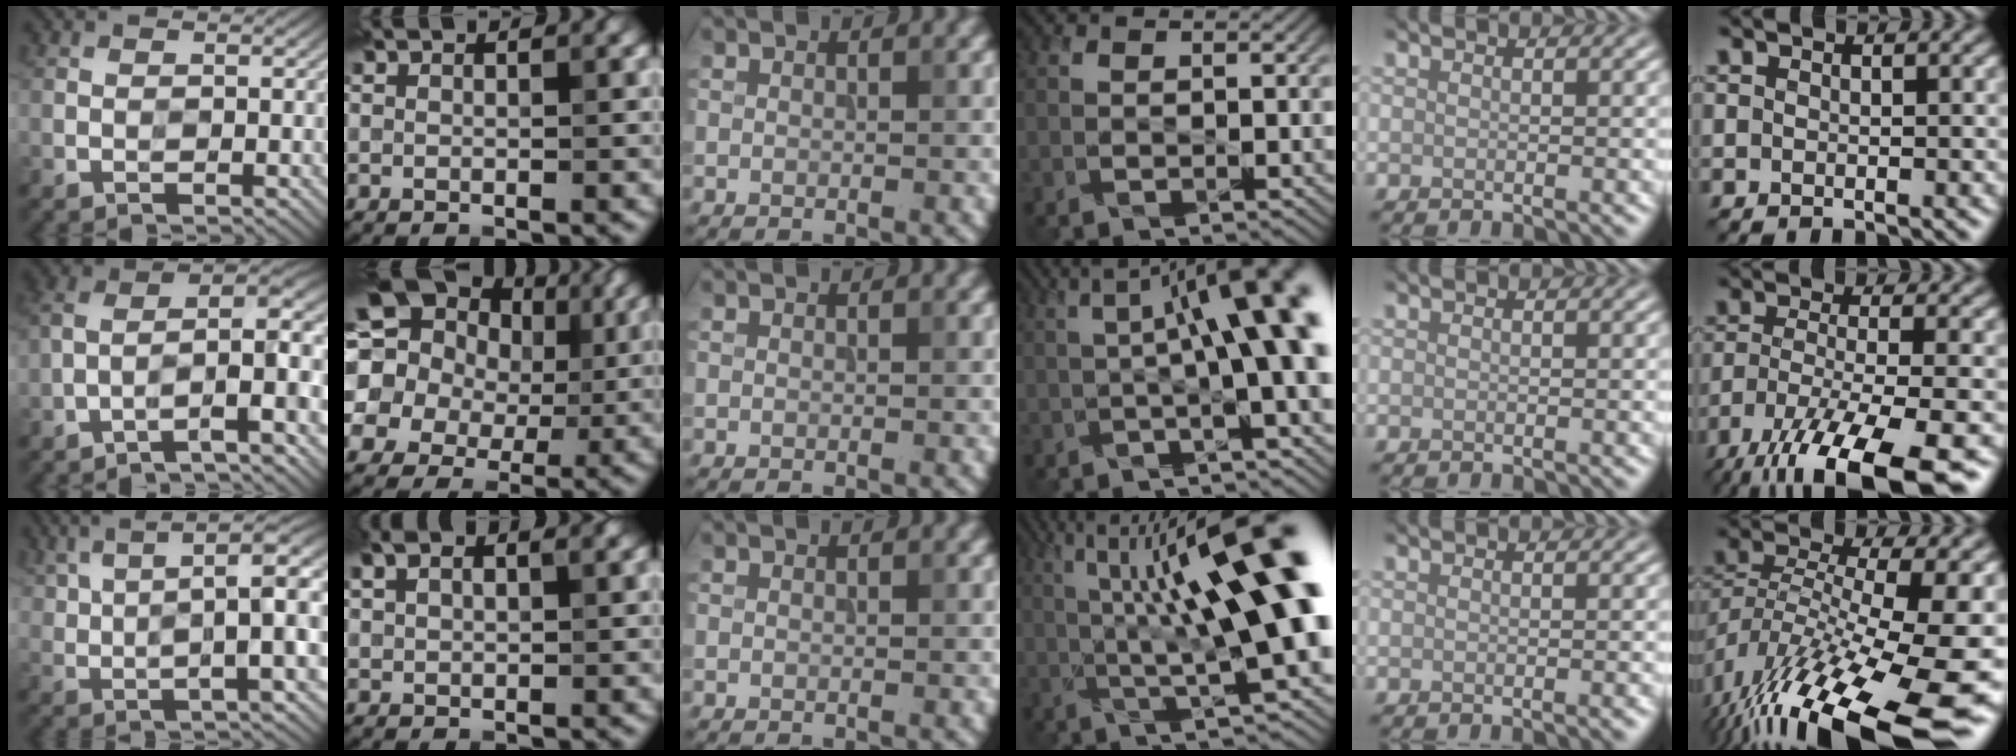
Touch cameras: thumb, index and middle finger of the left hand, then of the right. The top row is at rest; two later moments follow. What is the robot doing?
{"motion": "wipe", "object": "glass cup"}